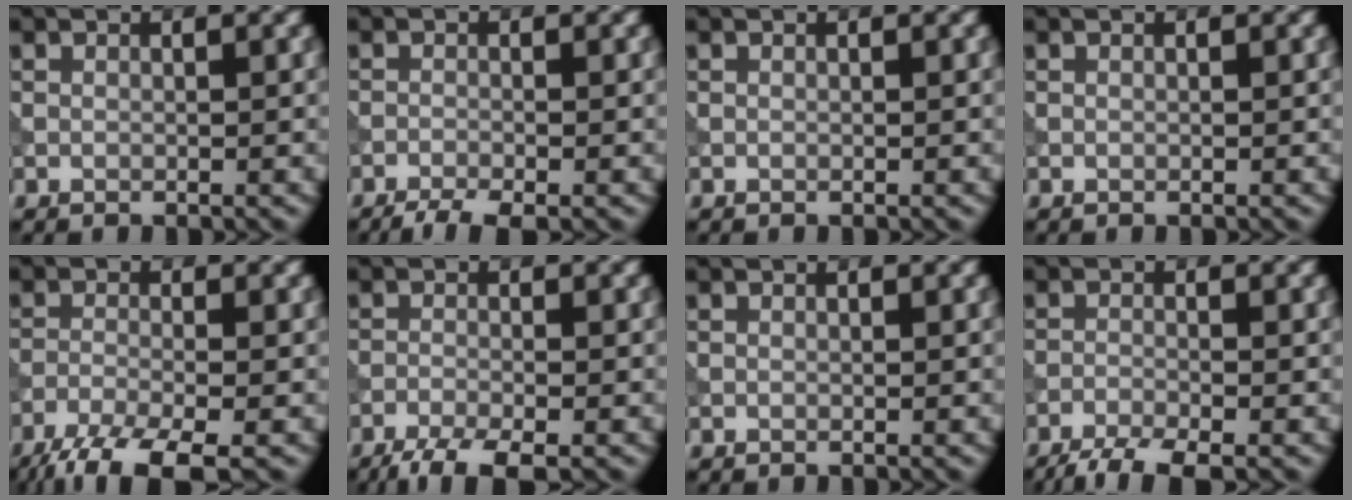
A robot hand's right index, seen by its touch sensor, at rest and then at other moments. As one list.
[{"total": 3.0, "force": [-2.3, 0.5, 1.8], "torque": [-0.036, -0.004, -0.047]}, {"total": 0.0}, {"total": 0.0}, {"total": 7.0, "force": [-5.2, 1.5, 4.4], "torque": [-0.084, -0.020, -0.105]}, {"total": 4.1, "force": [-3.2, 0.7, 2.6], "torque": [-0.049, -0.008, -0.066]}, {"total": 0.0}, {"total": 4.5, "force": [-3.6, 0.7, 2.6], "torque": [-0.049, -0.008, -0.074]}]